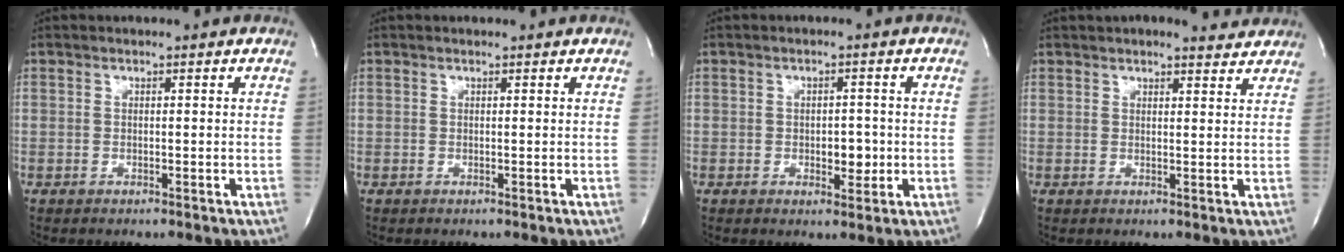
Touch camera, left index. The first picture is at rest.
{"total": 0.0}
{"total": 3.4, "force": [-1.2, 1.8, 2.6], "torque": [-0.031, -0.004, -0.014]}
{"total": 4.3, "force": [4.0, 1.1, 1.3], "torque": [-0.018, 0.004, 0.036]}